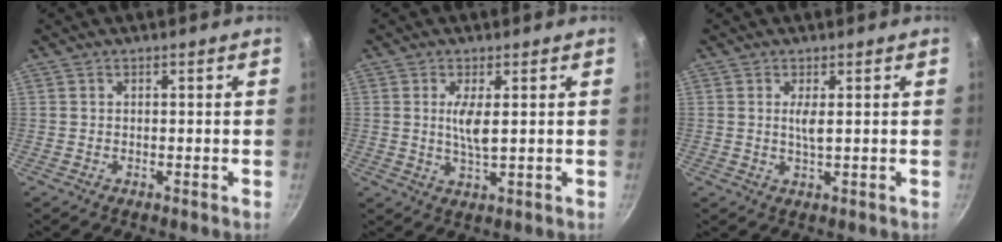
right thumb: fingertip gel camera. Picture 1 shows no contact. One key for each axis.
{"total": 4.7, "fx": 0.9, "fy": 1.3, "fz": 4.4, "tx": -0.091, "ty": -0.006, "tz": 0.019}
{"total": 2.4, "fx": 0.6, "fy": 0.5, "fz": 2.3, "tx": -0.045, "ty": -0.005, "tz": 0.012}